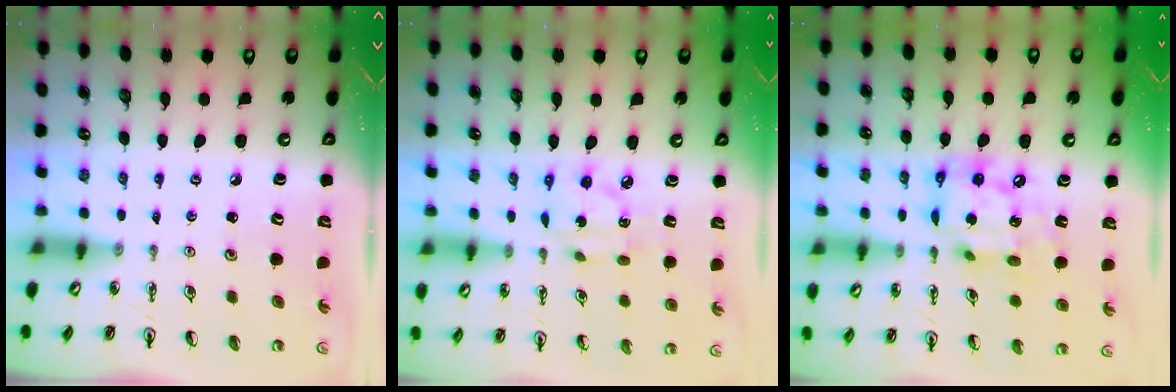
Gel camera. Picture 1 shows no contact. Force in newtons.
{"total": 7.6, "press": 7.6, "slide": 0.4}
{"total": 13.8, "press": 13.8, "slide": 1.2}